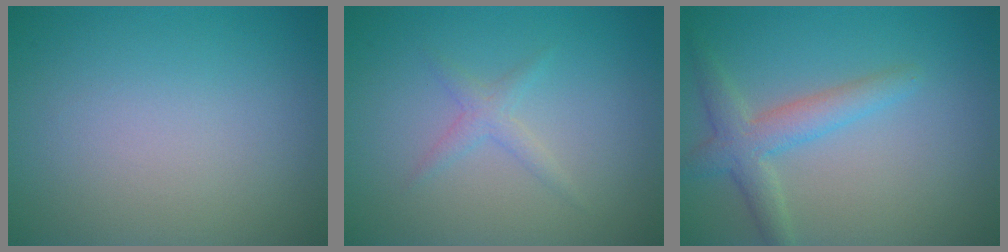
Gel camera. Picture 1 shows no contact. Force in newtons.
{"total": 1.3, "press": 1.3, "slide": 0.1}
{"total": 3.3, "press": 3.3, "slide": 0.2}